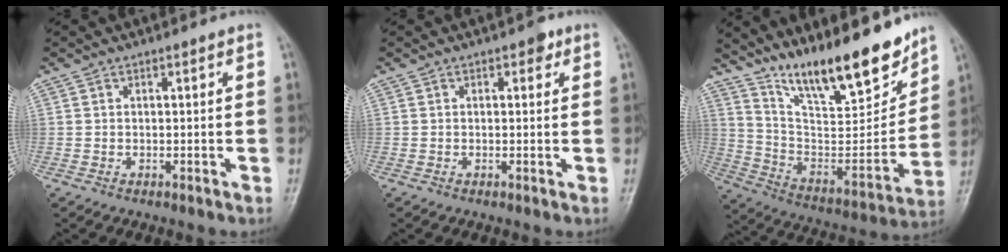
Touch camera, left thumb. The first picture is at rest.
{"total": 1.8, "force": [0.9, 1.1, 1.1], "torque": [-0.004, 0.000, 0.009]}
{"total": 21.1, "force": [16.3, 5.0, 12.4], "torque": [-0.159, -0.093, 0.282]}